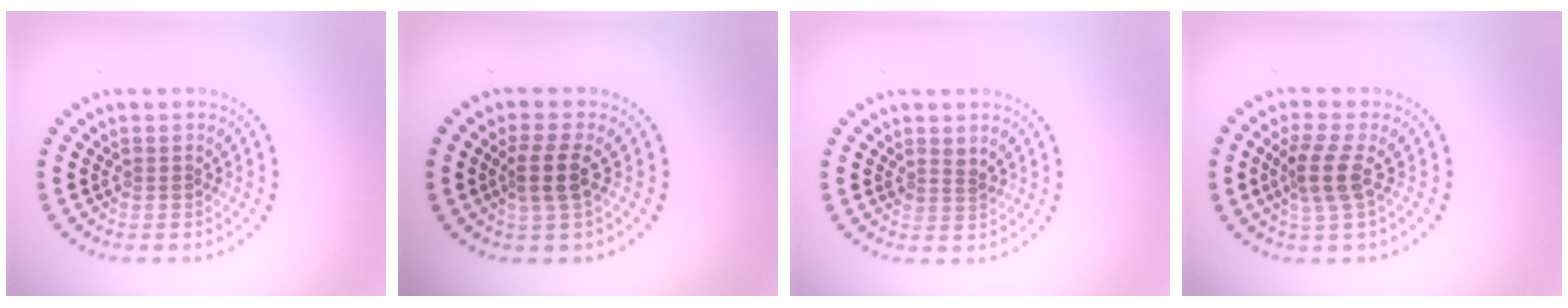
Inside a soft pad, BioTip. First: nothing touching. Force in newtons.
{"total": 2.5, "press": 2.0, "slide": 1.4}
{"total": 1.0, "press": 0.8, "slide": 0.6}
{"total": 3.0, "press": 2.4, "slide": 1.7}